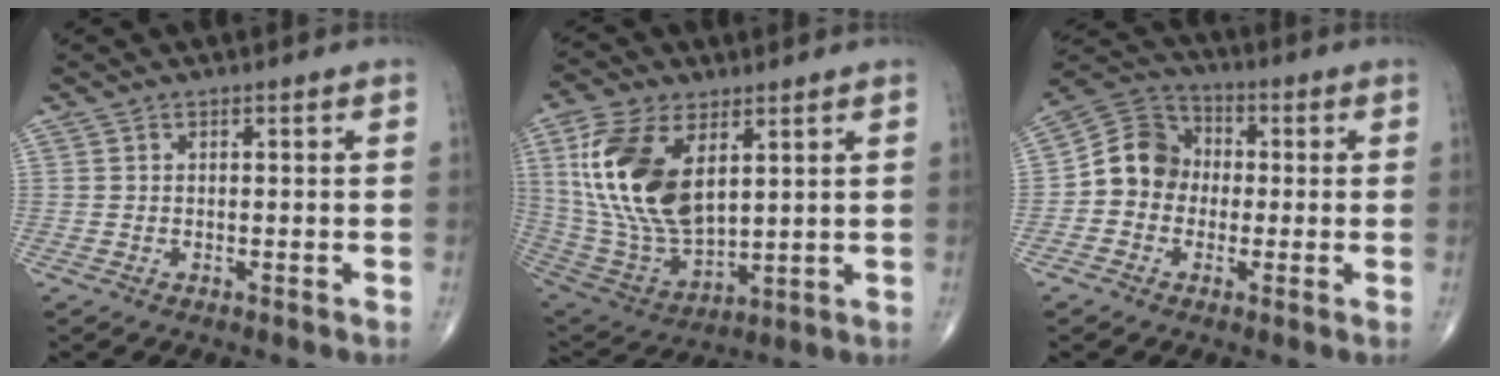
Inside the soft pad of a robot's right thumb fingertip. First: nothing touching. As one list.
[{"total": 20.2, "force": [6.0, 10.9, 15.9], "torque": [-0.315, -0.029, 0.122]}, {"total": 9.6, "force": [-0.9, 8.5, 4.4], "torque": [-0.058, 0.037, -0.033]}]